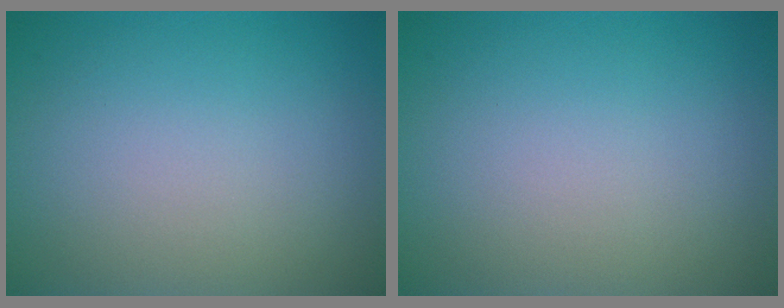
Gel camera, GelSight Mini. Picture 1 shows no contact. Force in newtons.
{"total": 0.0}